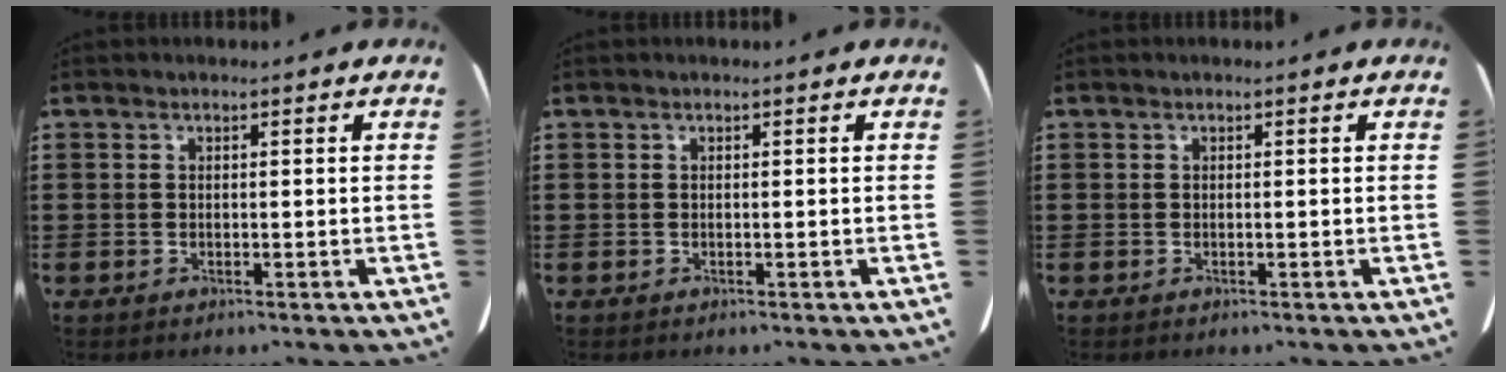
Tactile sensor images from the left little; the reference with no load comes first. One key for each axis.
{"total": 0.0}
{"total": 0.0}